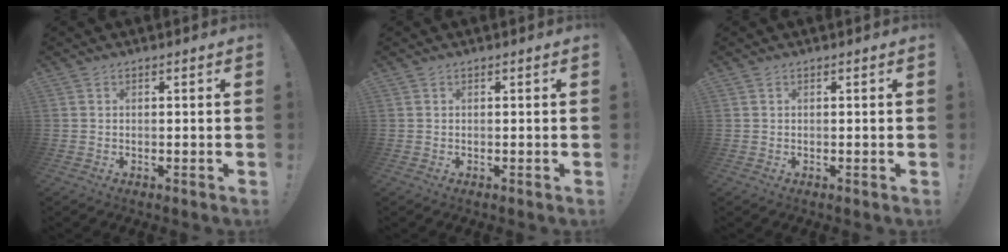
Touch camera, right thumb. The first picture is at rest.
{"total": 0.0}
{"total": 0.0}